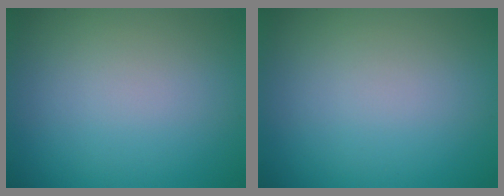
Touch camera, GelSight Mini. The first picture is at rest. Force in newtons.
{"total": 0.0}